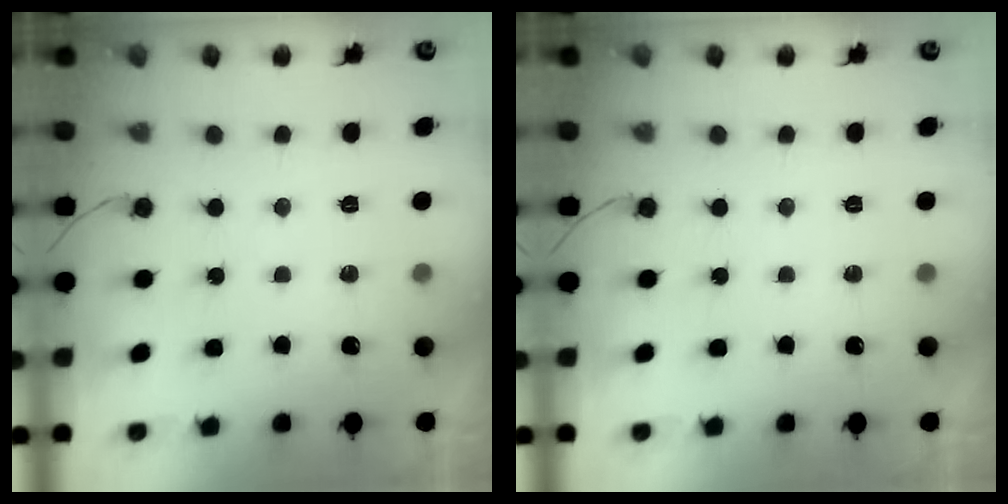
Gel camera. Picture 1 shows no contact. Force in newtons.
{"total": 0.0}